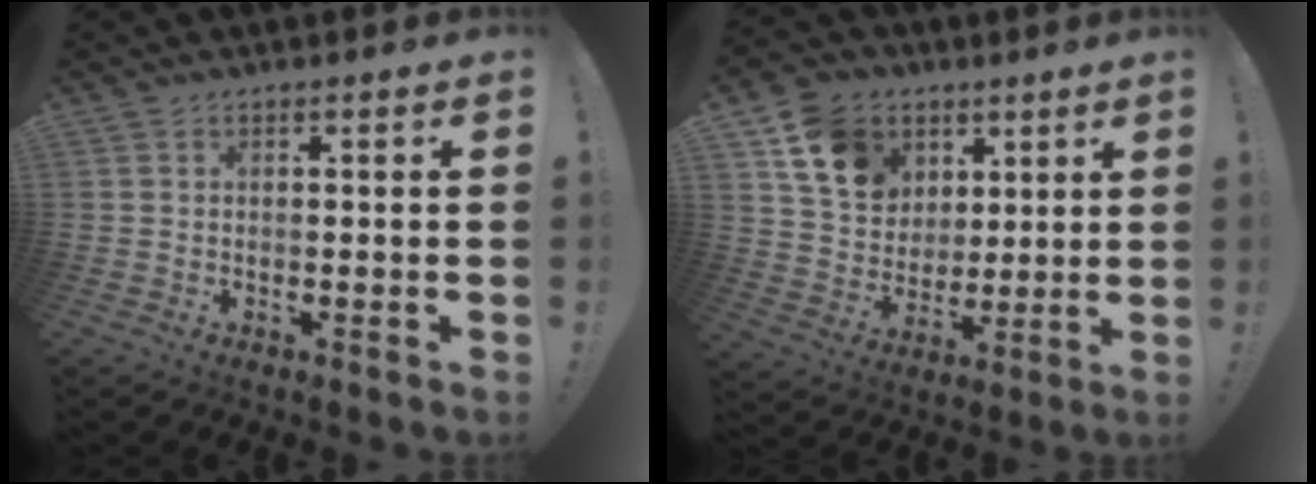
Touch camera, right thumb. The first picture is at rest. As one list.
[{"total": 14.4, "force": [7.0, 11.3, 5.4], "torque": [-0.085, -0.026, 0.143]}]